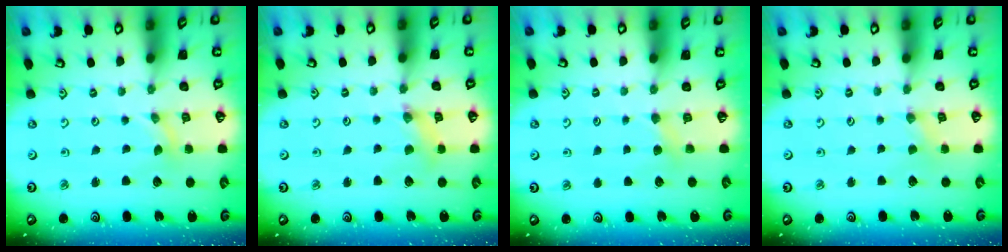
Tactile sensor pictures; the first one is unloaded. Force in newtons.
{"total": 2.1, "press": 2.1, "slide": 0.3}
{"total": 2.9, "press": 2.9, "slide": 0.5}
{"total": 0.6, "press": 0.6, "slide": 0.1}